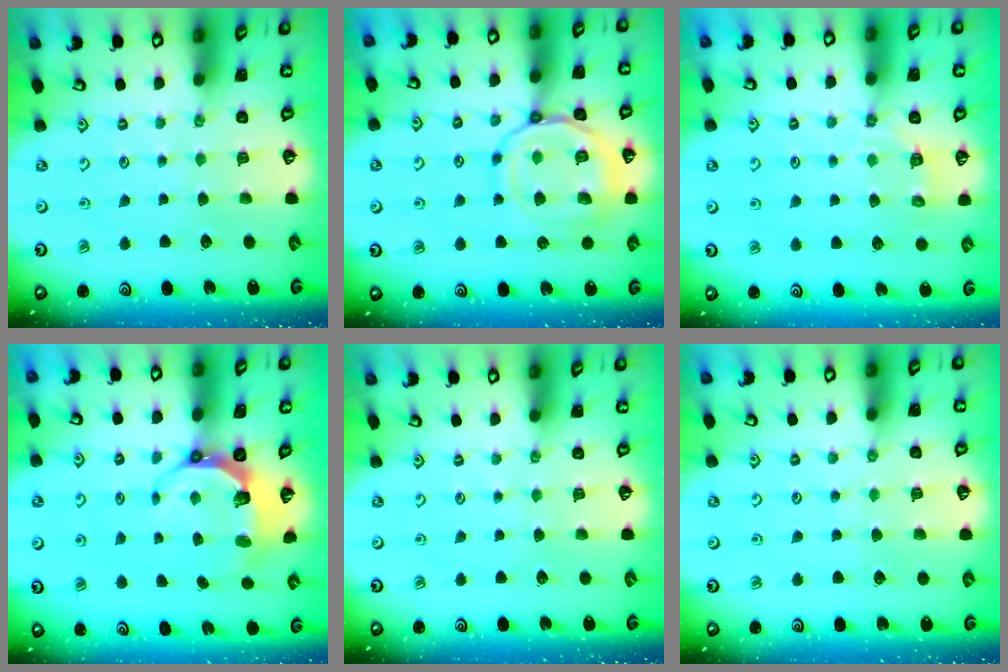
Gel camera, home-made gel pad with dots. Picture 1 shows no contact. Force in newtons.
{"total": 14.4, "press": 14.4, "slide": 1.1}
{"total": 4.6, "press": 4.3, "slide": 1.6}
{"total": 7.3, "press": 6.5, "slide": 3.4}
{"total": 0.0}
{"total": 2.8, "press": 2.8, "slide": 0.5}